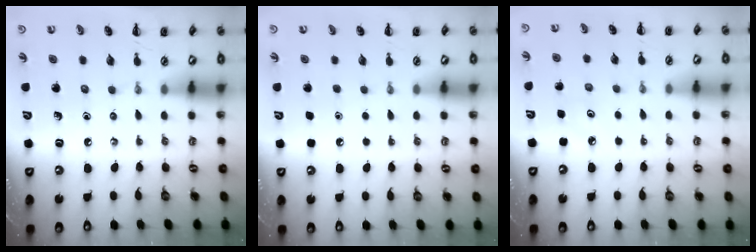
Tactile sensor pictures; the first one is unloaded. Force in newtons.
{"total": 1.7, "press": 1.7, "slide": 0.1}
{"total": 2.8, "press": 2.7, "slide": 0.8}